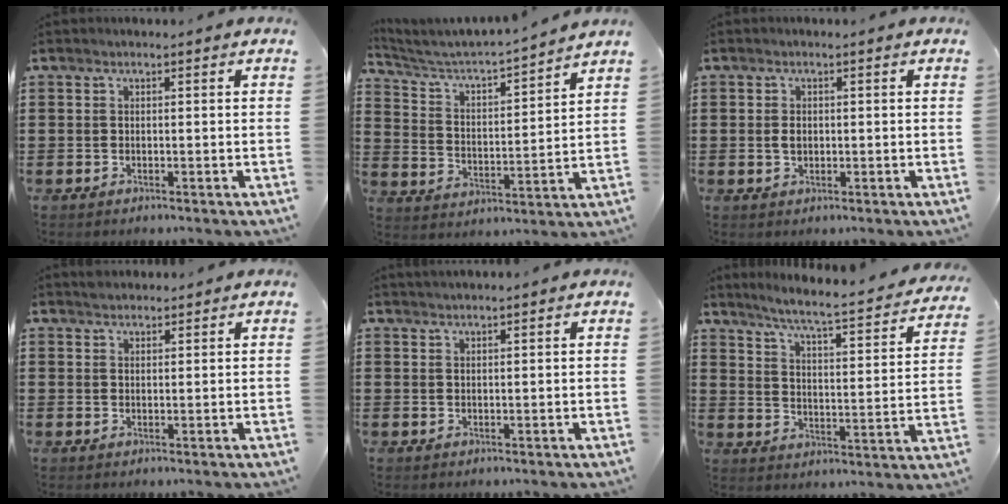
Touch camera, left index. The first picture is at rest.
{"total": 3.4, "force": [3.2, 0.1, 1.2], "torque": [-0.044, -0.033, 0.041]}
{"total": 1.6, "force": [0.1, 1.1, 1.3], "torque": [-0.027, 0.006, 0.000]}
{"total": 1.6, "force": [1.5, 0.6, 0.0], "torque": [-0.004, 0.002, 0.031]}
{"total": 1.0, "force": [1.0, 0.0, 0.3], "torque": [-0.007, 0.000, 0.020]}
{"total": 5.1, "force": [4.4, -0.4, 2.6], "torque": [-0.064, -0.043, 0.062]}